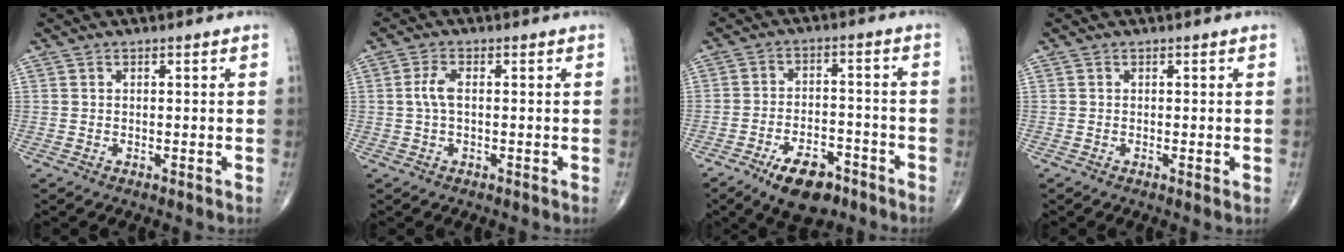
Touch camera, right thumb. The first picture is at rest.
{"total": 3.1, "force": [0.1, 1.3, 2.8], "torque": [-0.068, 0.004, -0.002]}
{"total": 10.4, "force": [-6.6, 5.0, 6.3], "torque": [-0.086, 0.038, -0.104]}
{"total": 0.6, "force": [0.0, 0.1, 0.6], "torque": [-0.011, -0.003, -0.003]}